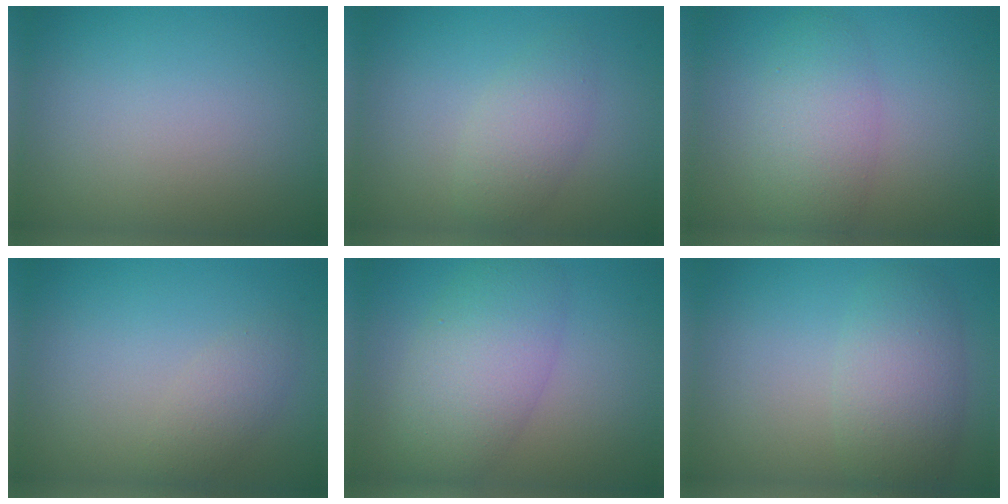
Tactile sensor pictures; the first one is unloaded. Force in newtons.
{"total": 2.7, "press": 2.7, "slide": 0.2}
{"total": 4.0, "press": 4.0, "slide": 0.2}
{"total": 1.8, "press": 1.8, "slide": 0.1}
{"total": 6.0, "press": 6.0, "slide": 0.4}
{"total": 4.6, "press": 4.6, "slide": 0.2}